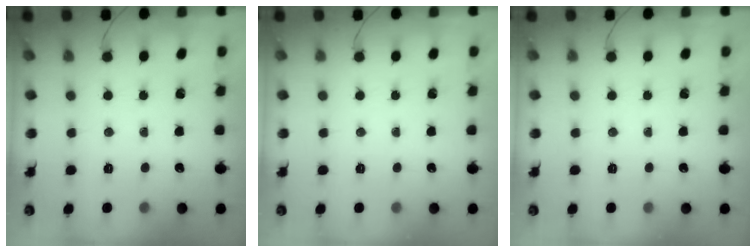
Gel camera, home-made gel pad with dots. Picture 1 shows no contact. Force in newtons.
{"total": 0.0}
{"total": 0.0}